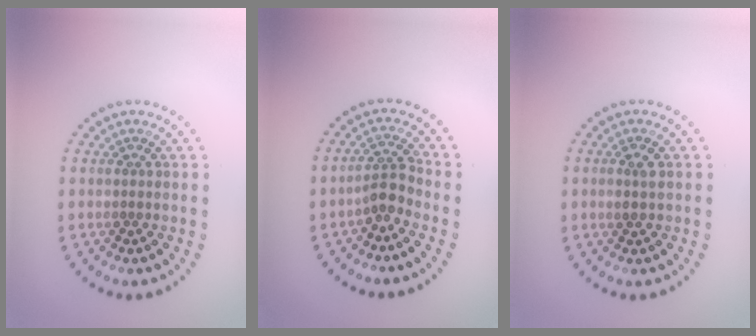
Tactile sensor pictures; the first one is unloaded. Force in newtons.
{"total": 2.3, "press": 1.7, "slide": 1.5}
{"total": 1.4, "press": 1.4, "slide": 0.3}